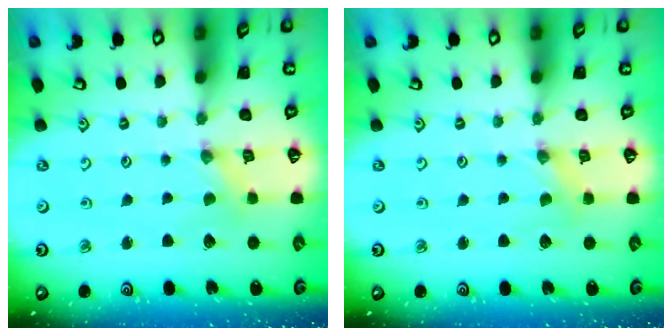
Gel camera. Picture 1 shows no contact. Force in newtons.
{"total": 0.6, "press": 0.6, "slide": 0.1}